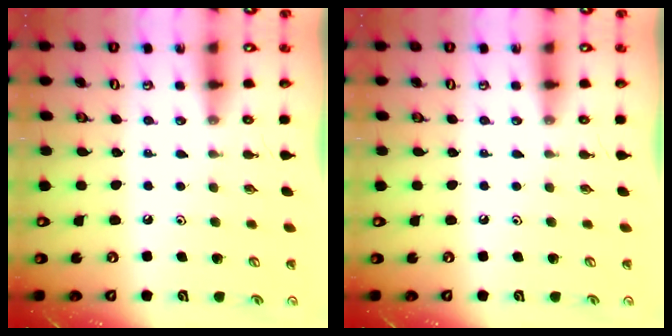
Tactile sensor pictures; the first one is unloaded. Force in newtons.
{"total": 0.0}